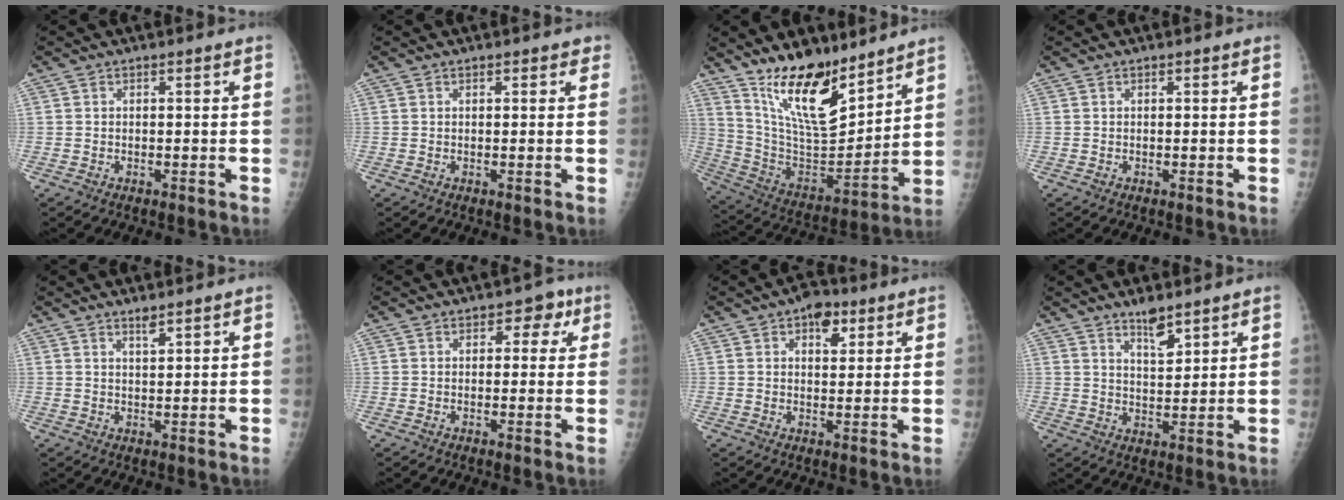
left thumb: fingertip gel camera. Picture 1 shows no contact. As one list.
[{"total": 1.2, "force": [0.8, 0.7, 0.5], "torque": [0.008, -0.002, 0.004]}, {"total": 18.0, "force": [12.8, 6.4, 11.0], "torque": [-0.148, -0.090, 0.242]}, {"total": 0.0}, {"total": 1.9, "force": [1.5, 0.3, 1.1], "torque": [-0.016, -0.012, 0.028]}, {"total": 4.2, "force": [1.6, 3.1, 2.4], "torque": [0.009, 0.002, 0.010]}, {"total": 5.7, "force": [2.9, 3.3, 3.6], "torque": [-0.024, -0.008, 0.037]}, {"total": 4.0, "force": [3.1, 1.1, 2.4], "torque": [-0.032, -0.024, 0.054]}]